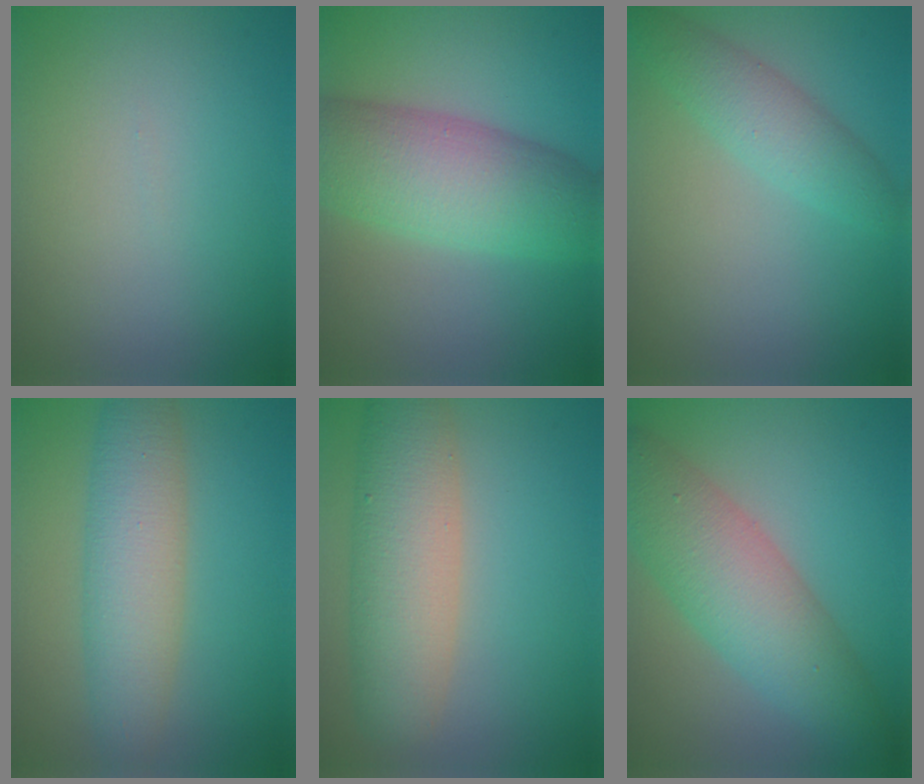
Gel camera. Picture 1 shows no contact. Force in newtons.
{"total": 9.0, "press": 9.0, "slide": 0.1}
{"total": 3.3, "press": 3.3, "slide": 0.1}
{"total": 6.0, "press": 6.0, "slide": 0.4}
{"total": 7.2, "press": 7.2, "slide": 0.3}
{"total": 7.5, "press": 7.5, "slide": 0.2}